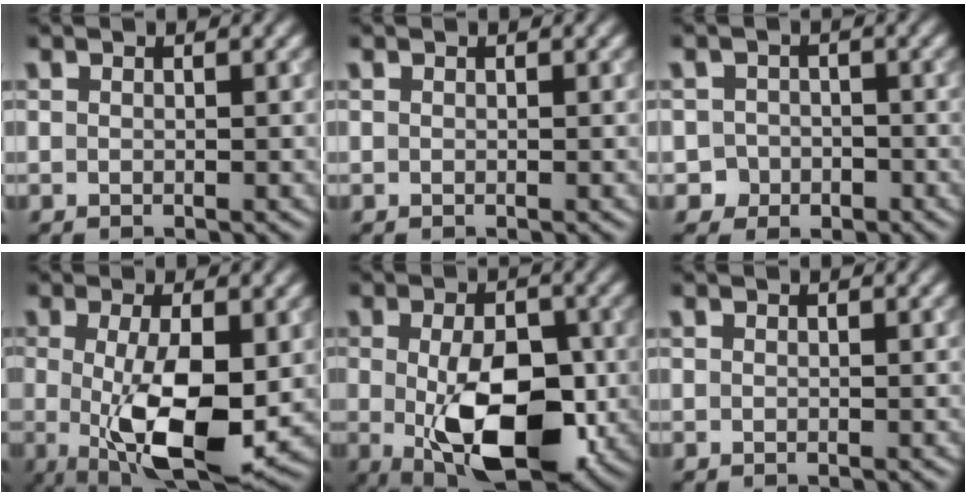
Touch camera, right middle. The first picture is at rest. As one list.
[{"total": 0.0}, {"total": 2.5, "force": [-1.3, 2.1, 0.1], "torque": [0.020, 0.008, -0.022]}, {"total": 9.8, "force": [-1.2, 3.5, 9.1], "torque": [-0.166, -0.031, -0.007]}, {"total": 11.0, "force": [-2.0, 5.8, 9.1], "torque": [-0.146, -0.023, -0.022]}, {"total": 0.0}]